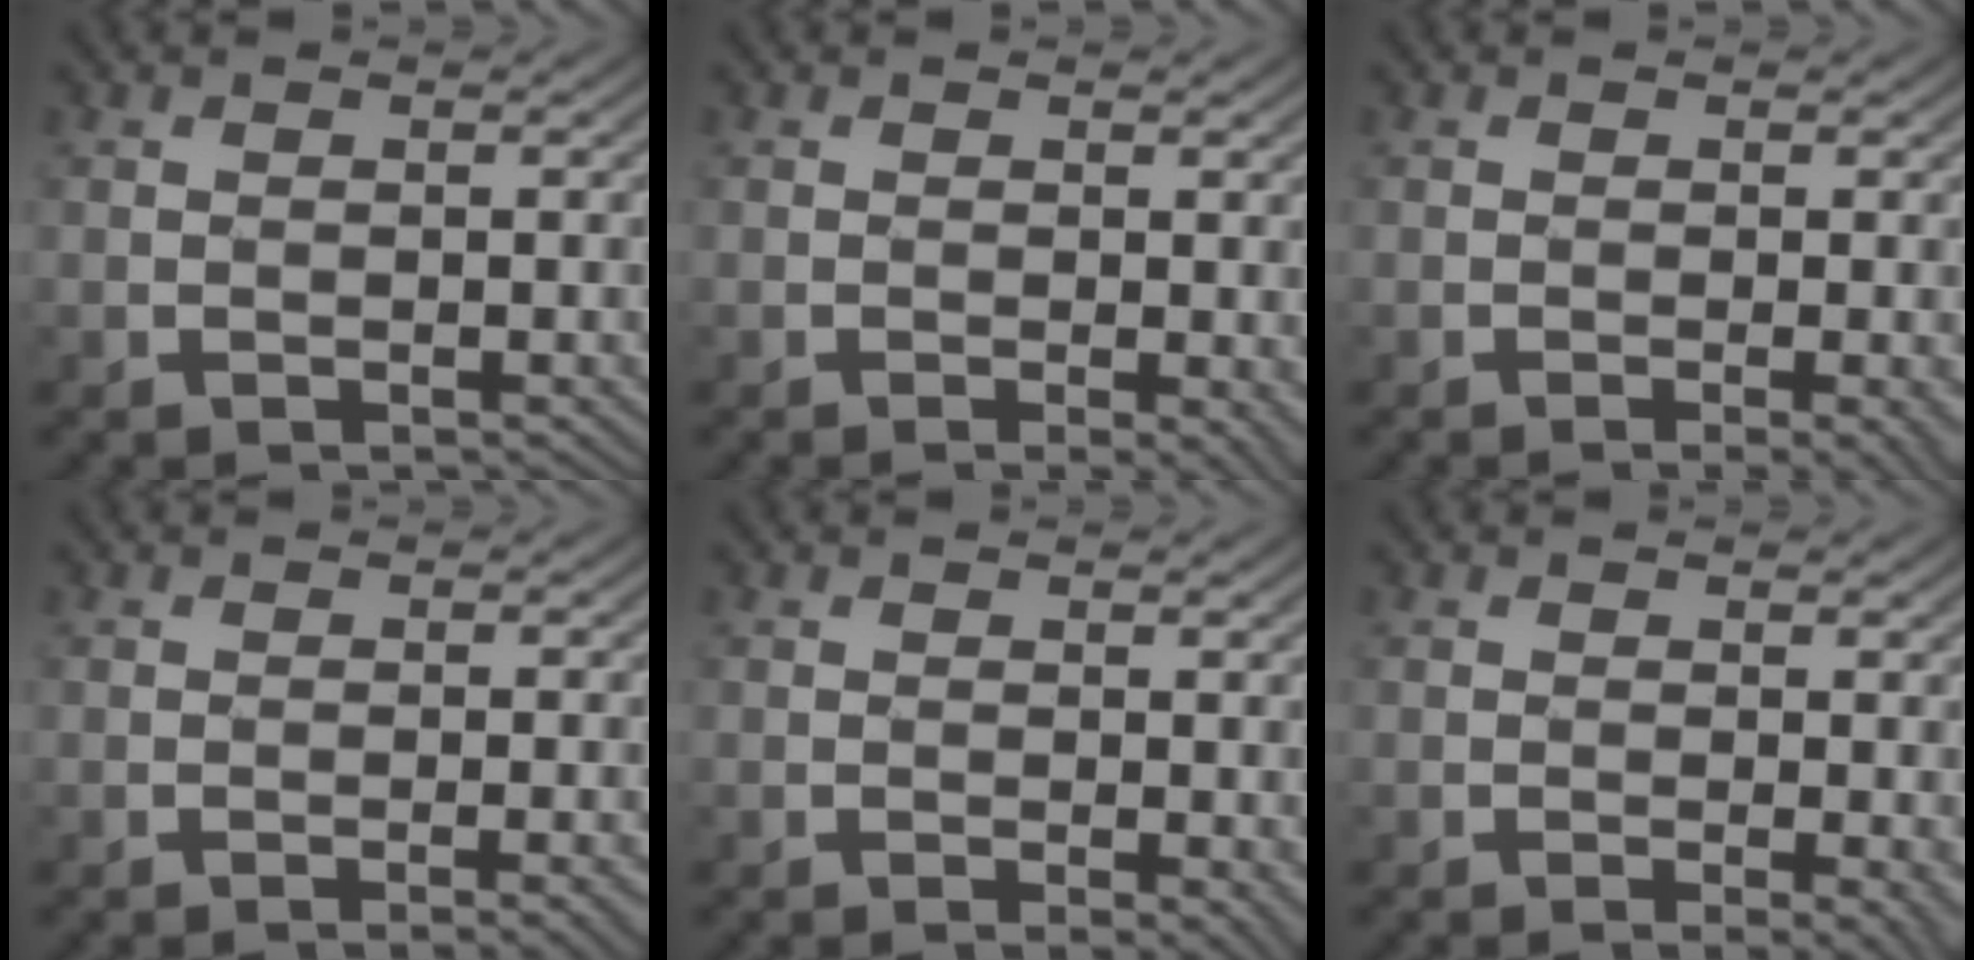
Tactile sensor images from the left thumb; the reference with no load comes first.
{"total": 1.5, "force": [-0.1, 0.2, 1.5], "torque": [-0.021, -0.003, -0.004]}
{"total": 2.4, "force": [-0.6, 0.4, 2.3], "torque": [-0.029, 0.004, -0.014]}
{"total": 2.5, "force": [-1.0, 0.4, 2.2], "torque": [-0.026, 0.008, -0.019]}
{"total": 1.2, "force": [0.0, 0.2, 1.2], "torque": [-0.017, -0.004, 0.000]}
{"total": 1.9, "force": [-0.2, 0.3, 1.9], "torque": [-0.026, -0.002, -0.007]}